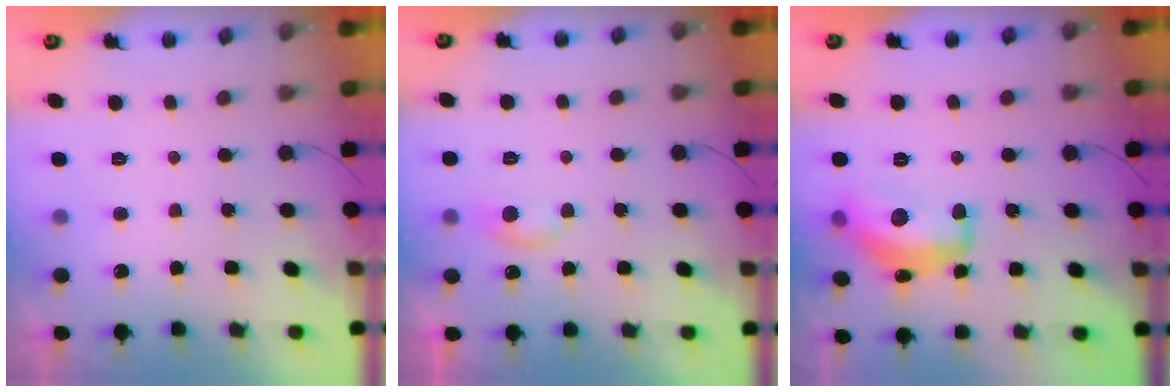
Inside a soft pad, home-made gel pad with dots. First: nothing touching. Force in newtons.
{"total": 5.2, "press": 5.2, "slide": 0.7}
{"total": 15.7, "press": 15.6, "slide": 1.0}